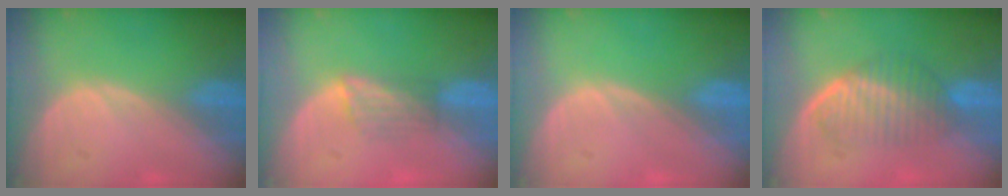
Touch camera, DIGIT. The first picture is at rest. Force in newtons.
{"total": 3.2, "press": 2.9, "slide": 1.4}
{"total": 0.0}
{"total": 5.9, "press": 5.8, "slide": 1.3}